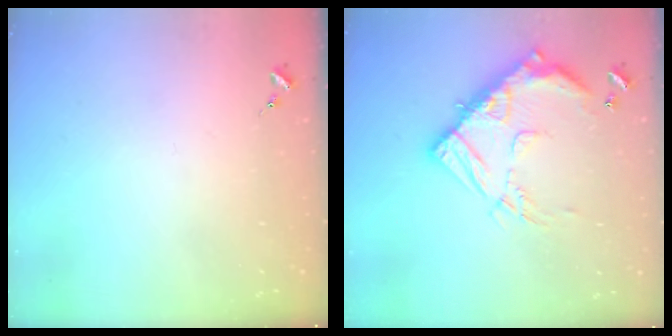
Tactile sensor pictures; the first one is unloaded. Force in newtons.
{"total": 17.8, "press": 17.7, "slide": 1.9}